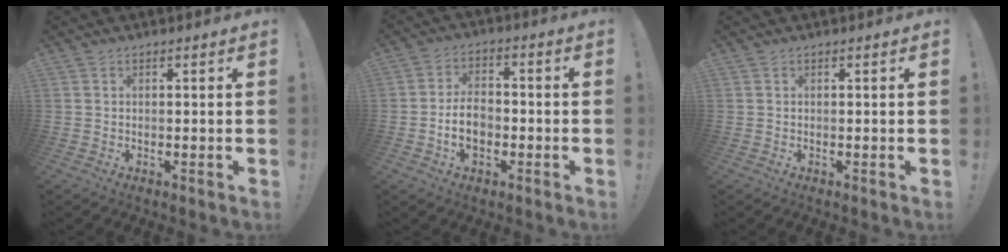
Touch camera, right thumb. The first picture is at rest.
{"total": 7.9, "force": [-2.4, 5.1, 5.6], "torque": [-0.097, 0.006, -0.042]}
{"total": 0.0}